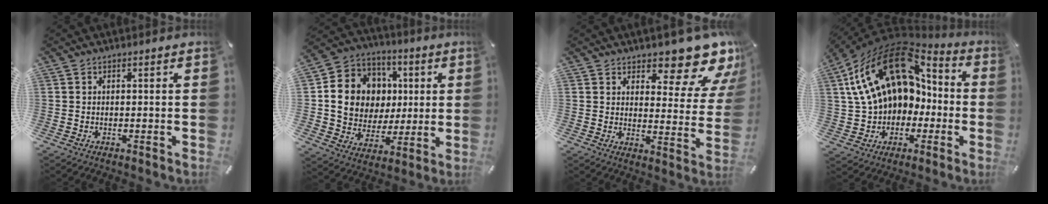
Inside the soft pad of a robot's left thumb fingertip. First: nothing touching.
{"total": 14.8, "force": [2.2, 13.6, 5.4], "torque": [-0.105, -0.001, 0.050]}
{"total": 12.6, "force": [10.1, 4.5, 5.9], "torque": [-0.065, -0.094, 0.169]}
{"total": 21.6, "force": [6.0, 15.4, 13.9], "torque": [-0.248, -0.022, 0.111]}